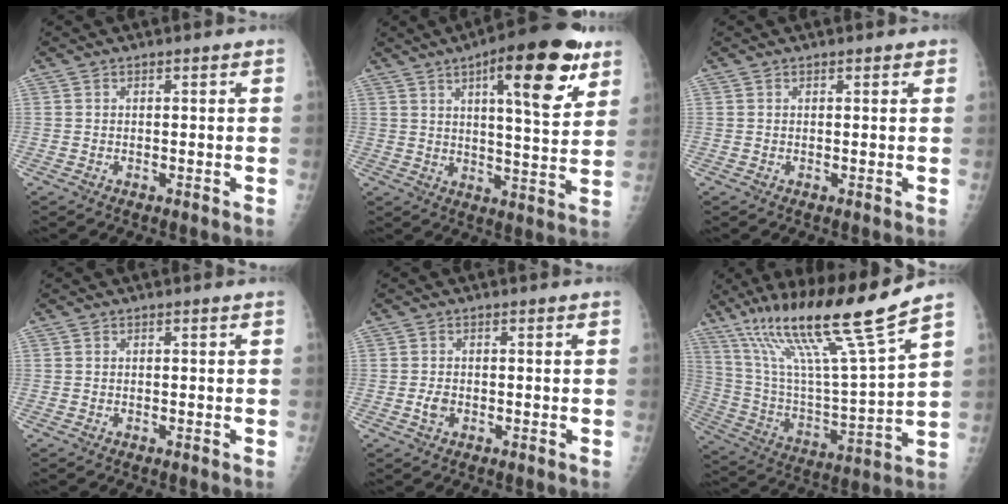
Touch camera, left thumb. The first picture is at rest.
{"total": 18.2, "force": [9.0, 5.2, 14.9], "torque": [-0.181, -0.034, 0.123]}
{"total": 0.9, "force": [0.7, 0.4, 0.5], "torque": [-0.002, -0.002, 0.006]}
{"total": 0.0}
{"total": 1.9, "force": [-0.5, 1.3, 1.3], "torque": [-0.020, 0.001, -0.009]}
{"total": 22.8, "force": [15.0, 1.2, 17.1], "torque": [-0.289, -0.055, 0.275]}